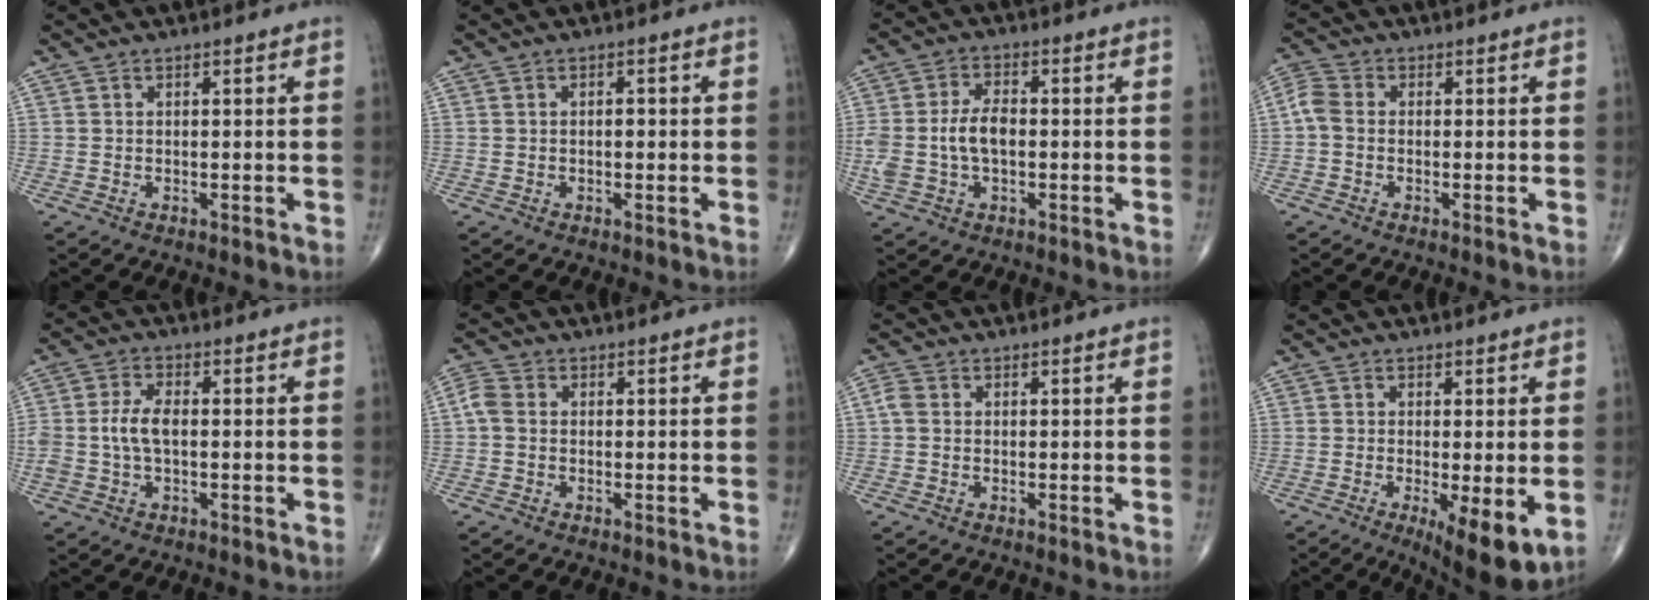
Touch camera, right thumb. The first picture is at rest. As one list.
[{"total": 1.5, "force": [0.0, 0.8, 1.3], "torque": [-0.017, 0.002, -0.002]}, {"total": 8.3, "force": [-0.6, 4.8, 6.7], "torque": [-0.148, 0.020, -0.010]}, {"total": 3.8, "force": [-0.4, 2.7, 2.6], "torque": [-0.062, 0.010, -0.021]}, {"total": 5.4, "force": [-0.3, 2.9, 4.6], "torque": [-0.107, 0.014, -0.007]}, {"total": 2.9, "force": [-0.1, 2.2, 1.9], "torque": [-0.046, 0.007, -0.014]}, {"total": 2.0, "force": [0.0, 1.6, 1.2], "torque": [-0.028, 0.005, -0.005]}, {"total": 9.6, "force": [-2.7, 2.8, 8.8], "torque": [-0.131, -0.024, -0.038]}]